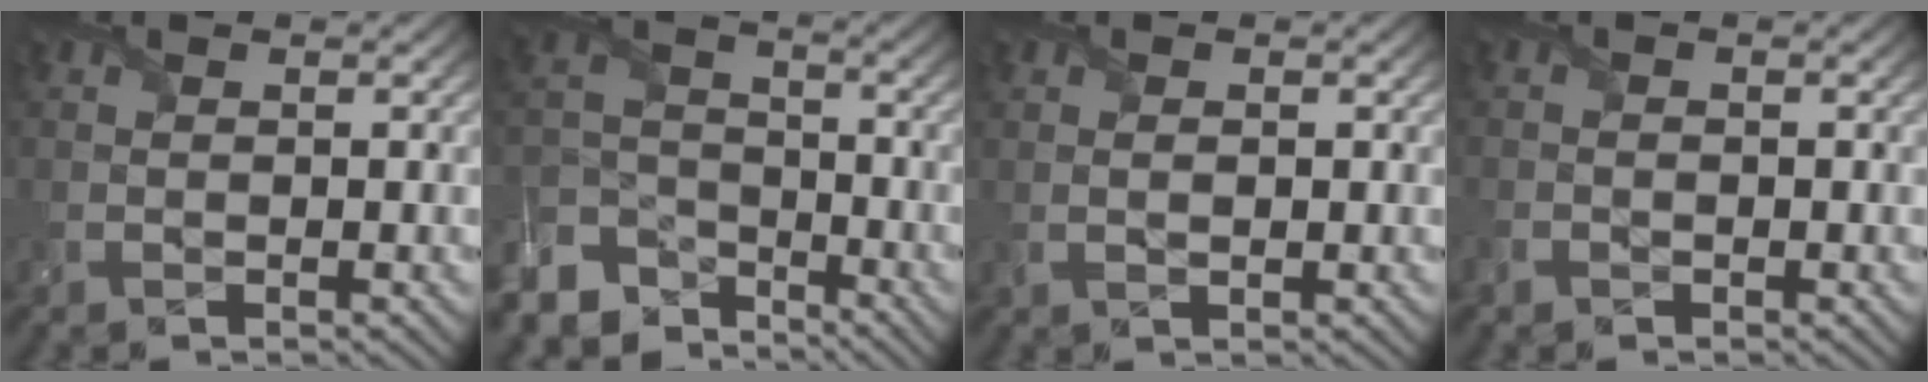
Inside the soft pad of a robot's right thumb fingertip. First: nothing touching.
{"total": 11.5, "force": [-8.1, 7.3, 3.8], "torque": [-0.126, -0.036, -0.139]}
{"total": 1.0, "force": [0.1, 0.6, 0.8], "torque": [-0.017, -0.004, 0.008]}
{"total": 1.2, "force": [-1.0, 0.7, 0.2], "torque": [-0.008, -0.005, -0.021]}